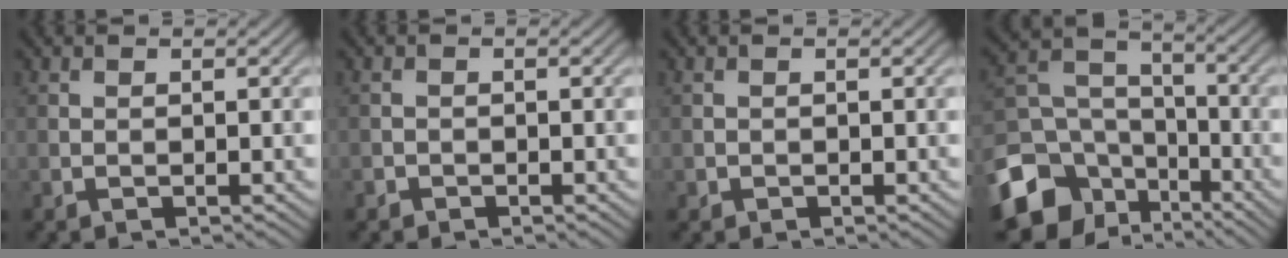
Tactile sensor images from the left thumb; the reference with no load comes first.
{"total": 0.9, "force": [-0.6, 0.7, 0.0], "torque": [0.004, -0.002, -0.013]}
{"total": 0.7, "force": [-0.2, 0.7, 0.1], "torque": [0.003, -0.005, -0.006]}
{"total": 12.8, "force": [-6.7, 9.2, 5.8], "torque": [-0.169, -0.027, -0.124]}